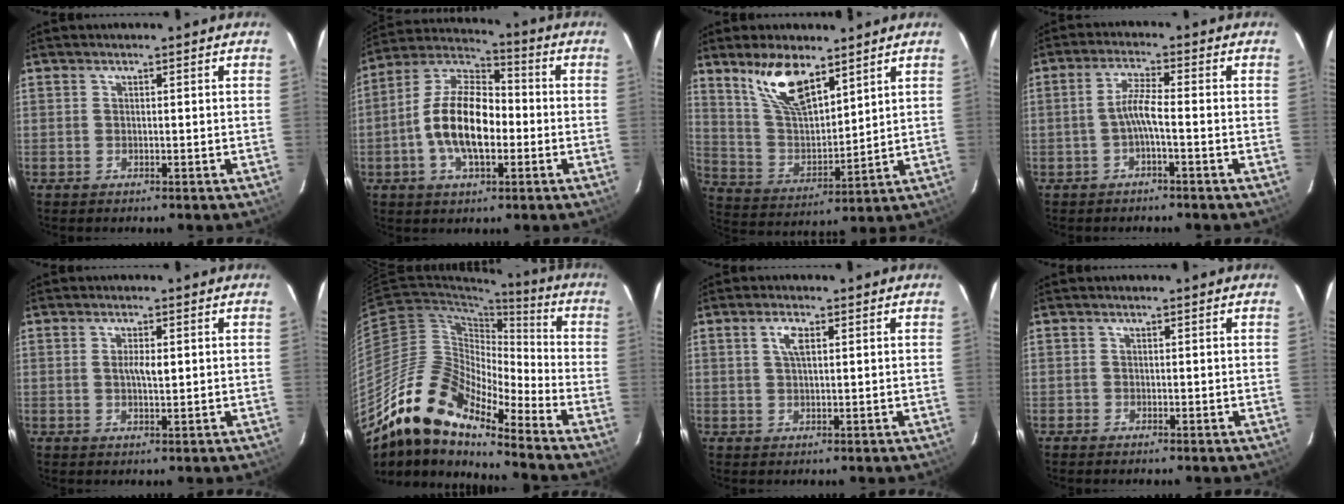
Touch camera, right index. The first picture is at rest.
{"total": 14.0, "force": [-3.0, 6.8, 11.9], "torque": [-0.233, 0.014, -0.060]}
{"total": 12.4, "force": [8.2, 4.7, 7.9], "torque": [-0.149, 0.006, 0.169]}
{"total": 3.7, "force": [-1.5, 0.1, 3.4], "torque": [-0.074, 0.009, -0.029]}
{"total": 2.5, "force": [0.3, 0.8, 2.4], "torque": [-0.041, 0.002, 0.004]}
{"total": 16.4, "force": [-13.3, 4.0, 8.7], "torque": [-0.139, -0.007, -0.268]}
{"total": 3.7, "force": [1.3, 2.2, 2.7], "torque": [-0.049, 0.010, 0.023]}
{"total": 0.7, "force": [-0.4, 0.5, -0.1], "torque": [0.000, 0.002, -0.009]}